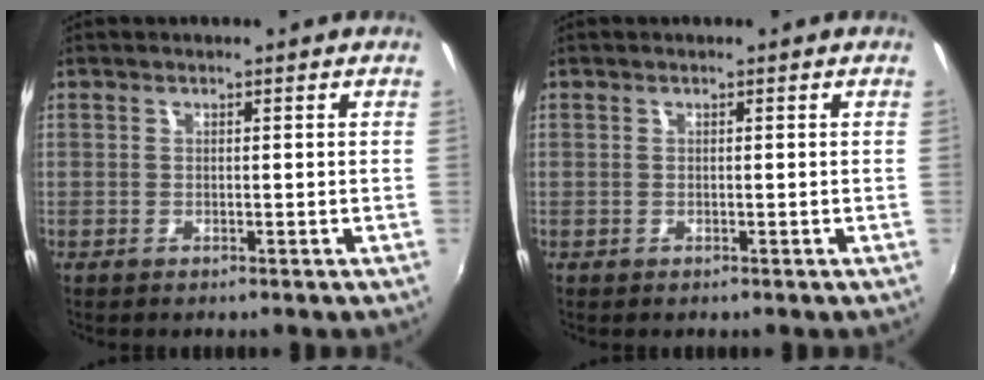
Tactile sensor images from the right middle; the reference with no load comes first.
{"total": 0.0}